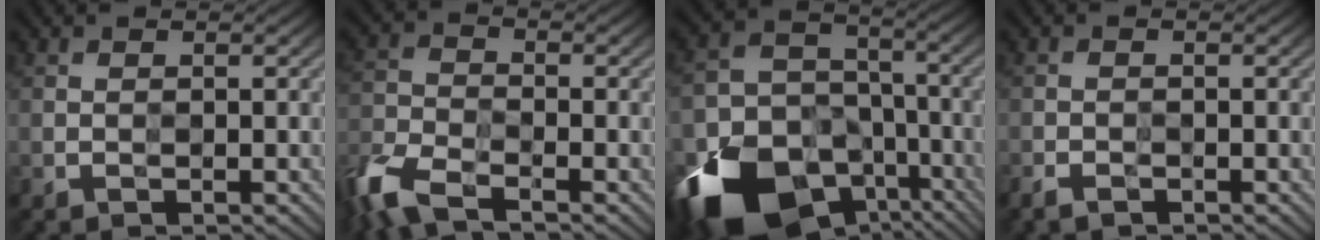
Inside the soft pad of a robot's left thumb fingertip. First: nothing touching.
{"total": 7.5, "force": [-5.5, 2.4, 4.5], "torque": [-0.106, -0.013, -0.131]}
{"total": 18.8, "force": [-10.6, 12.5, 9.2], "torque": [-0.215, -0.053, -0.165]}
{"total": 1.5, "force": [-1.3, 0.6, 0.6], "torque": [-0.016, -0.003, -0.029]}